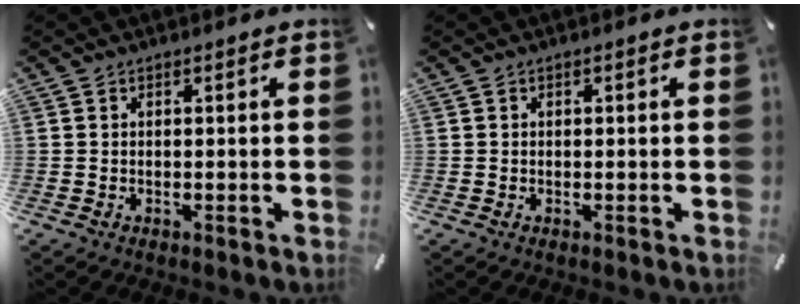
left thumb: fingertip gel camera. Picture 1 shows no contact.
{"total": 0.0}